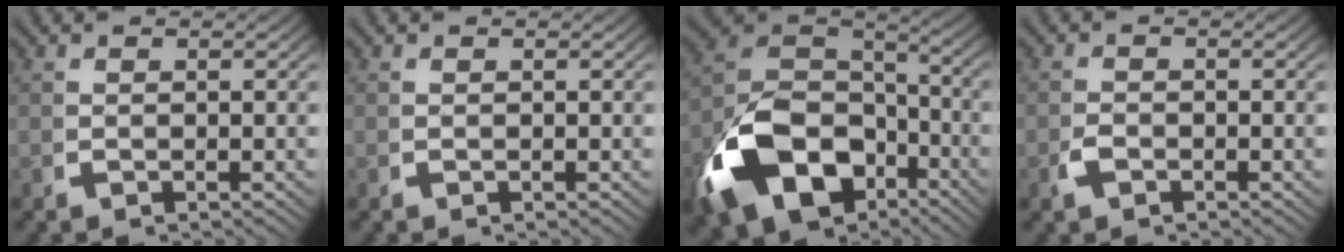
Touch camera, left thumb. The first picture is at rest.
{"total": 0.0}
{"total": 16.1, "force": [-4.5, 11.4, 10.5], "torque": [-0.251, -0.057, -0.055]}
{"total": 1.2, "force": [-0.7, 0.7, 0.7], "torque": [-0.023, -0.005, -0.013]}